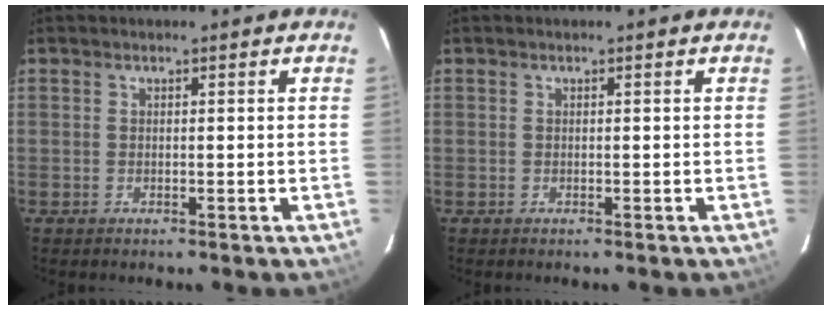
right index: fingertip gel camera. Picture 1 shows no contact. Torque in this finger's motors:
{"motor_torque": [-0.13, 0.05, 0.03, 0.00]}